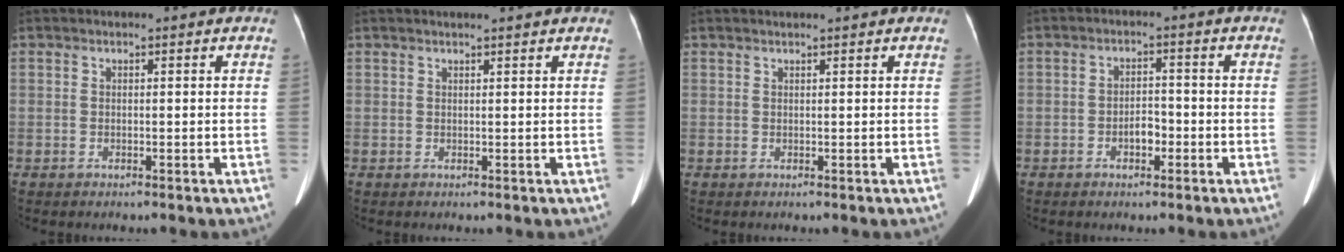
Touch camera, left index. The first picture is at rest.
{"total": 3.2, "force": [2.9, 0.1, 1.3], "torque": [-0.013, 0.011, 0.033]}
{"total": 1.6, "force": [1.5, -0.1, 0.7], "torque": [-0.006, 0.010, 0.021]}
{"total": 2.9, "force": [-1.4, 1.5, 2.1], "torque": [-0.031, -0.001, -0.026]}